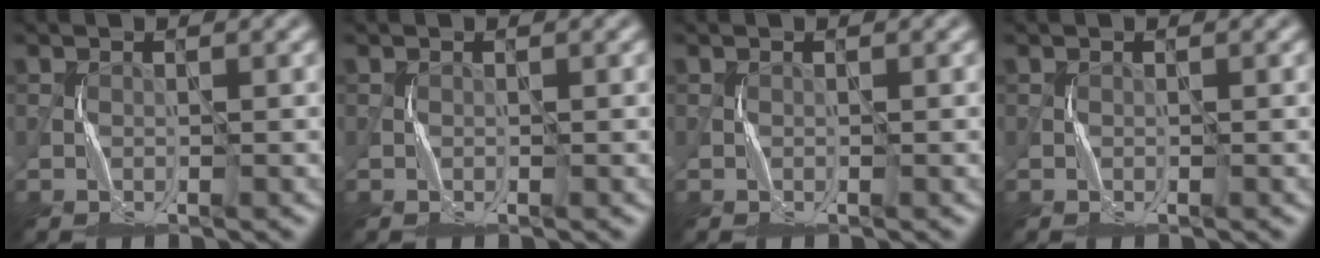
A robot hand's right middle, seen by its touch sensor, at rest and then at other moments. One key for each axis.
{"total": 0.0}
{"total": 0.0}
{"total": 0.0}